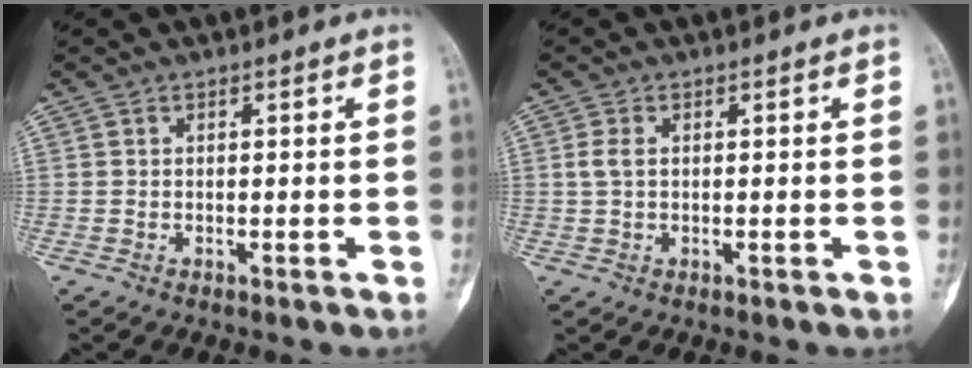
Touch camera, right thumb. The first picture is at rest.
{"total": 2.2, "force": [0.4, 1.3, 1.8], "torque": [-0.047, 0.005, 0.008]}